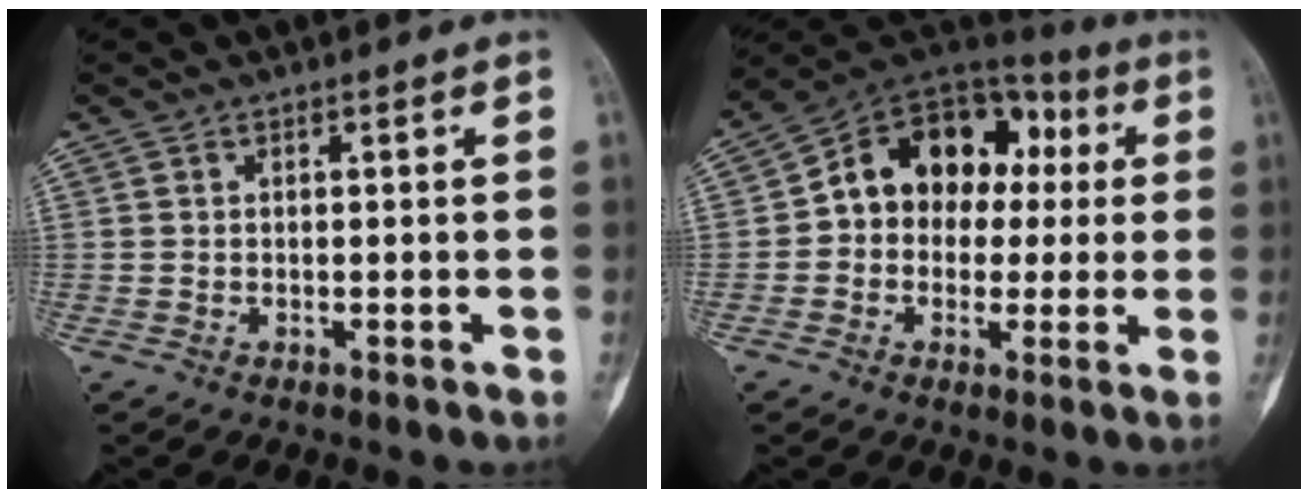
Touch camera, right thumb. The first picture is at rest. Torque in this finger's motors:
{"motor_torque": [0.44, 1.19, 0.23, -0.01, 0.13]}